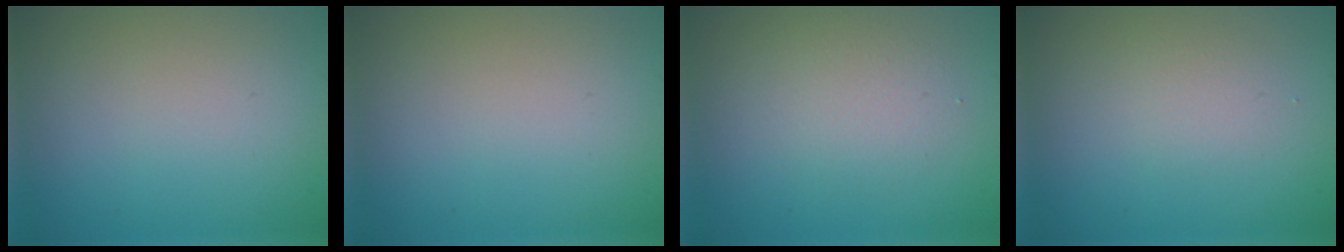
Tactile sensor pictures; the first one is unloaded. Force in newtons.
{"total": 0.0}
{"total": 2.6, "press": 2.6, "slide": 0.1}
{"total": 1.6, "press": 1.6, "slide": 0.1}